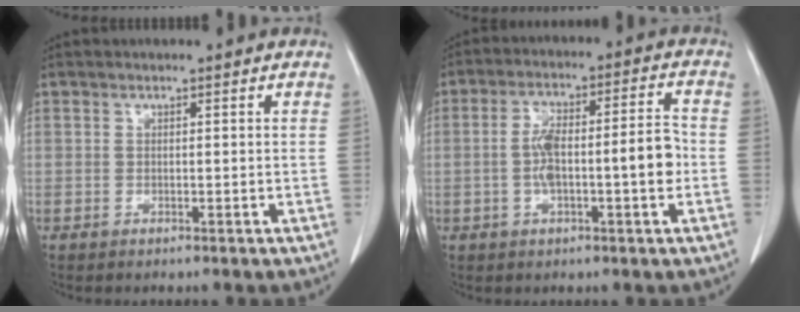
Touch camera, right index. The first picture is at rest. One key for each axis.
{"total": 9.8, "fx": -1.3, "fy": 2.0, "fz": 9.5, "tx": -0.166, "ty": 0.030, "tz": -0.019}